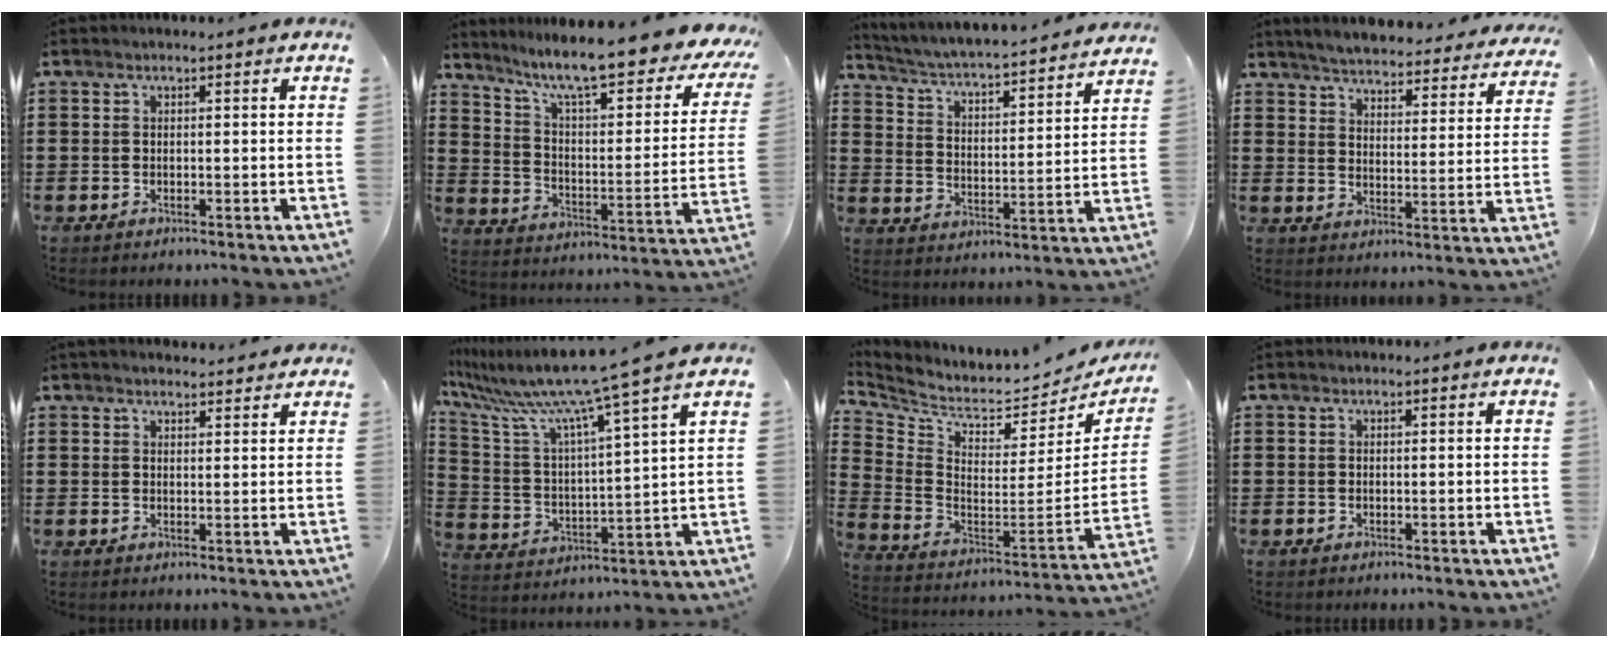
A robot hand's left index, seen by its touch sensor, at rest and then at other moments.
{"total": 10.4, "force": [8.3, 0.4, 6.2], "torque": [-0.131, -0.065, 0.131]}
{"total": 3.7, "force": [3.5, -0.5, 0.9], "torque": [-0.038, -0.039, 0.049]}
{"total": 4.5, "force": [4.5, -0.3, 0.6], "torque": [-0.038, -0.037, 0.073]}
{"total": 1.9, "force": [1.8, 0.2, 0.2], "torque": [-0.008, 0.000, 0.036]}
{"total": 10.3, "force": [8.9, -1.1, 5.0], "torque": [-0.137, -0.067, 0.142]}
{"total": 4.5, "force": [3.8, 1.5, 1.8], "torque": [-0.063, -0.051, 0.060]}
{"total": 0.0}